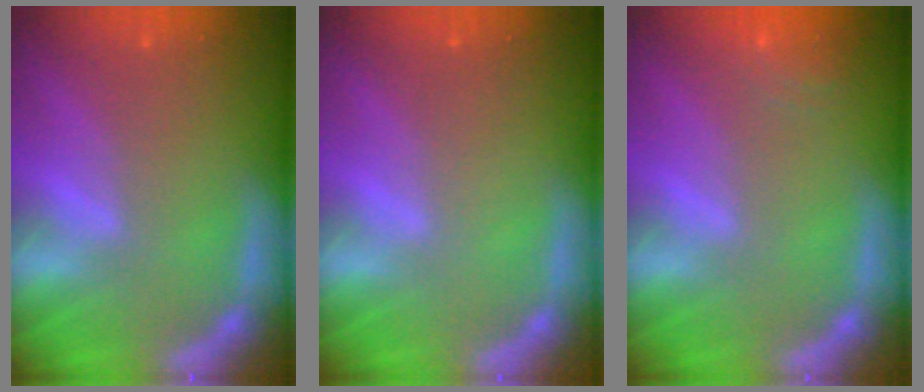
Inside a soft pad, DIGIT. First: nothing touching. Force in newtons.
{"total": 0.0}
{"total": 2.5}